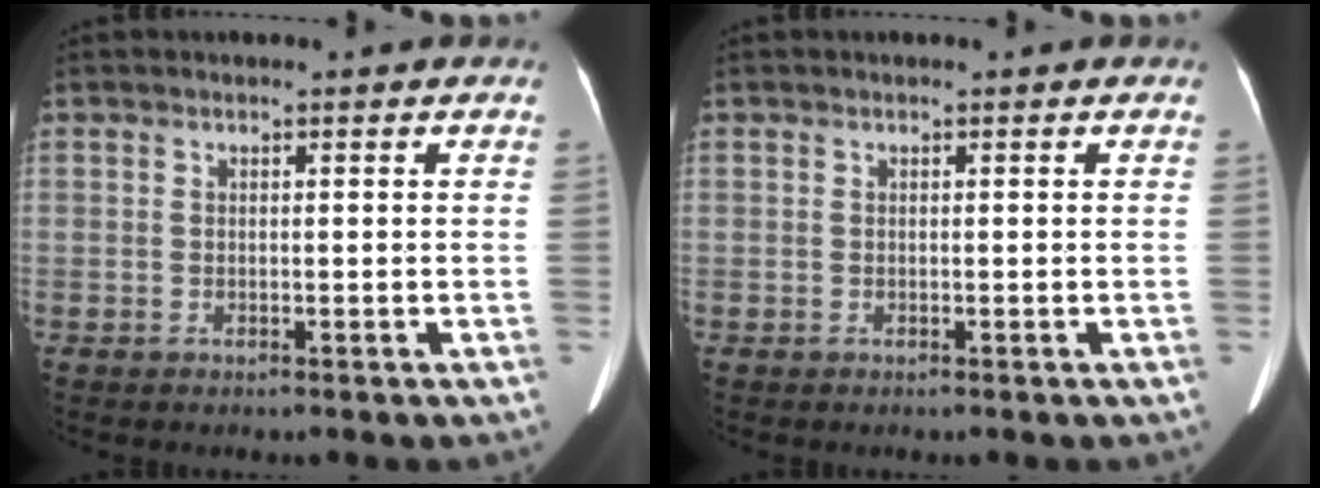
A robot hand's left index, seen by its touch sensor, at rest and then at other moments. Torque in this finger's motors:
{"motor_torque": [0.01, 0.01, 0.00, 0.01]}